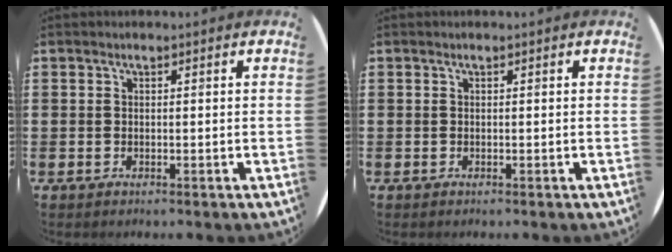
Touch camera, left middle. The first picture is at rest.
{"total": 0.0}